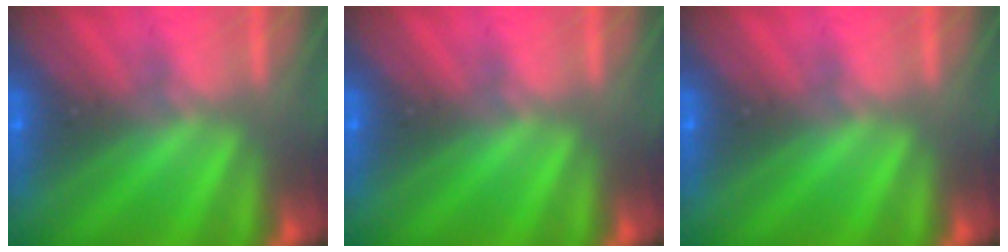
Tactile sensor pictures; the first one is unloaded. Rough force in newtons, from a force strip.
{"total": 0.0}
{"total": 0.0}